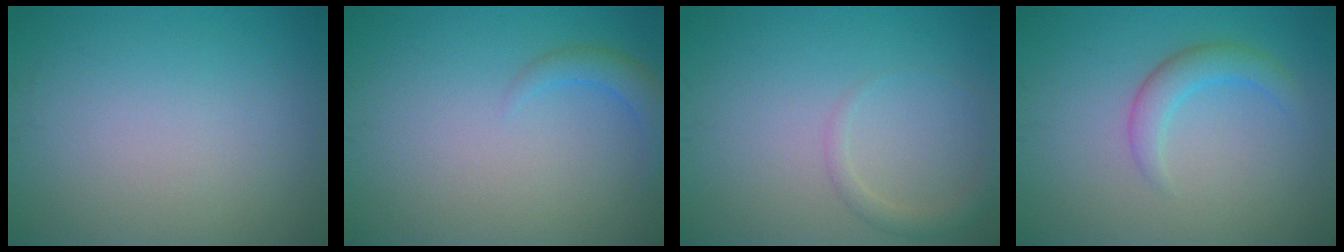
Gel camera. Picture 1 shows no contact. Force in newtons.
{"total": 2.0, "press": 1.9, "slide": 0.1}
{"total": 1.5, "press": 1.5, "slide": 0.1}
{"total": 2.5, "press": 2.5, "slide": 0.0}